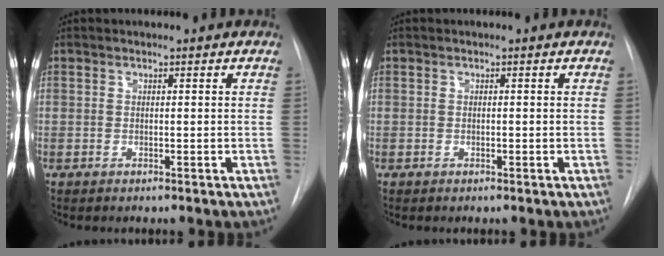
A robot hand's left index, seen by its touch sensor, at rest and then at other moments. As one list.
[{"total": 0.0}]